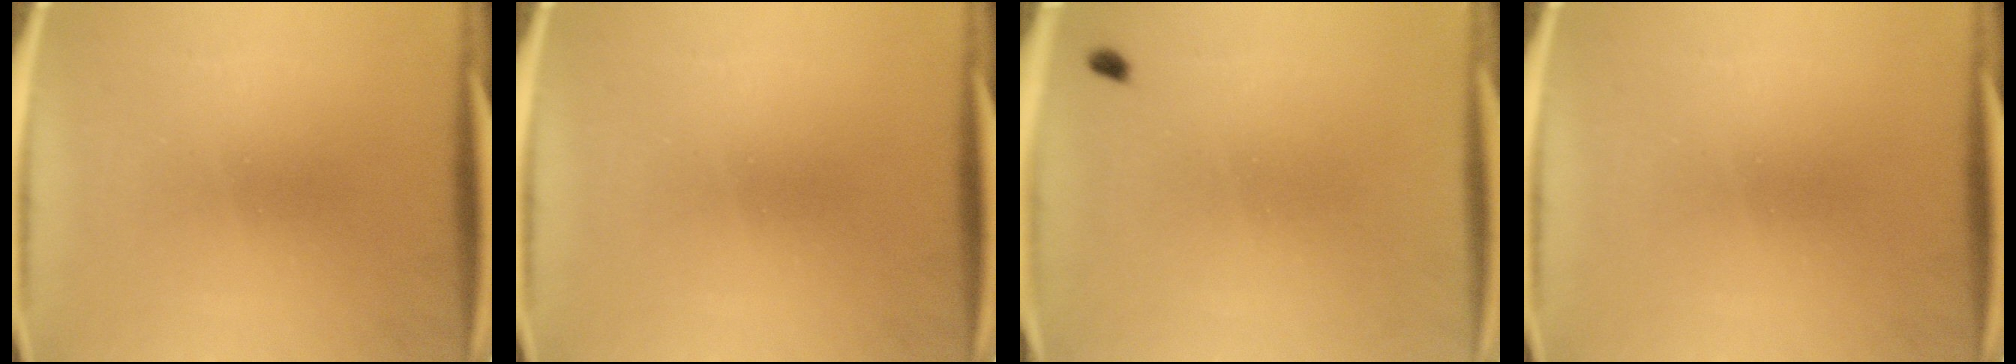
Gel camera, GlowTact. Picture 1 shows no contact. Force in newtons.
{"total": 0.0}
{"total": 0.8}
{"total": 0.0}